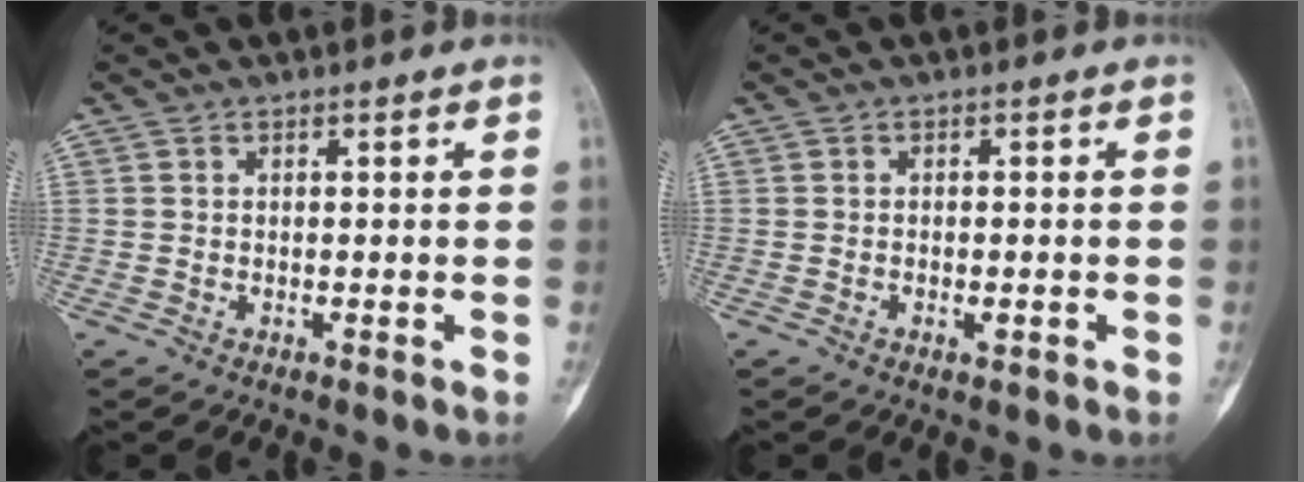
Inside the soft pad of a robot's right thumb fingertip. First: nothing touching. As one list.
[{"total": 1.2, "force": [-0.5, 0.6, 1.0], "torque": [-0.018, 0.002, -0.008]}]